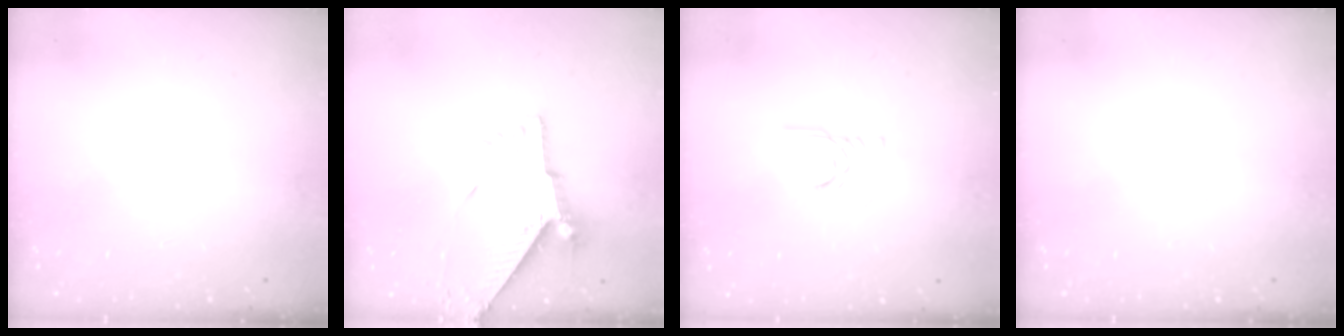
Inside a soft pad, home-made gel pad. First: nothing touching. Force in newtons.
{"total": 12.0, "press": 11.9, "slide": 1.4}
{"total": 2.1, "press": 2.1, "slide": 0.2}
{"total": 0.0}